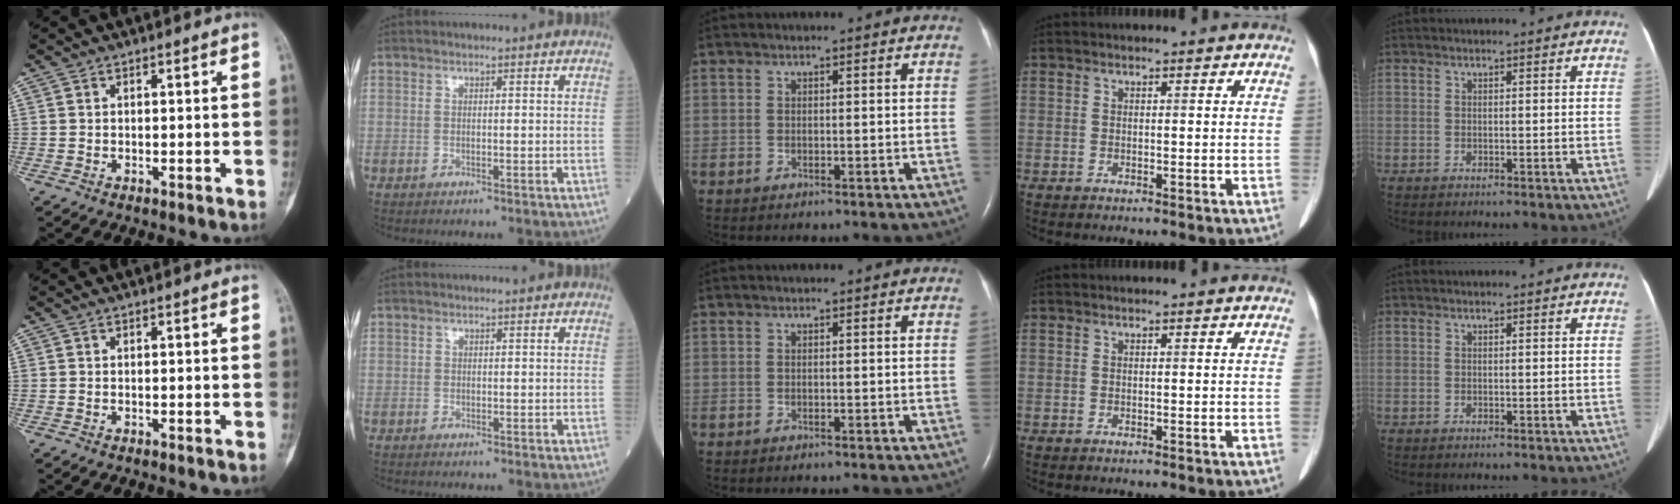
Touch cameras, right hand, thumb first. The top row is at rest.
{}